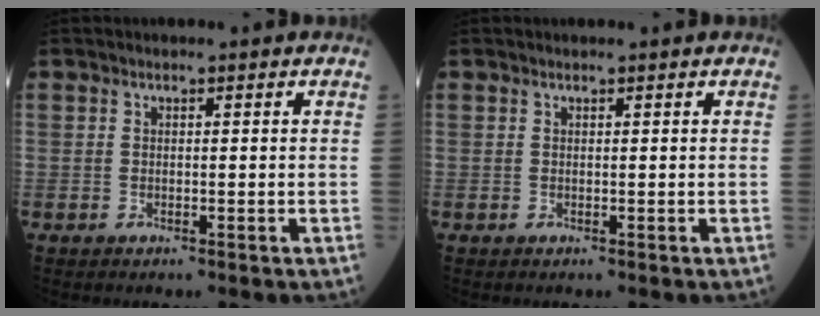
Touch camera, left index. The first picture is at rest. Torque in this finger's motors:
{"motor_torque": [0.05, -0.15, 0.00, -0.01]}